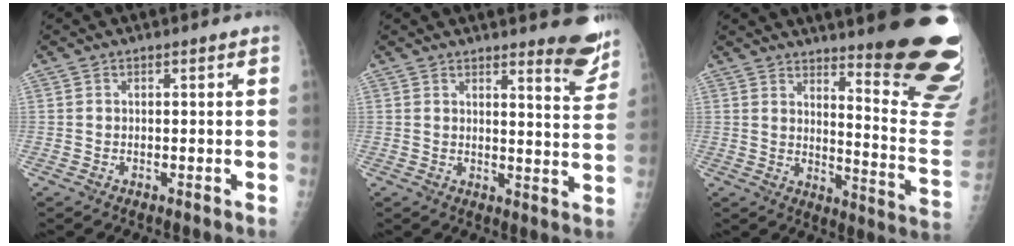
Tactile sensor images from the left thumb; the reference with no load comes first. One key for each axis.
{"total": 7.8, "fx": 6.6, "fy": 1.4, "fz": 4.0, "tx": -0.028, "ty": -0.056, "tz": 0.071}
{"total": 21.3, "fx": 15.7, "fy": 2.5, "fz": 14.2, "tx": -0.158, "ty": -0.149, "tz": 0.201}